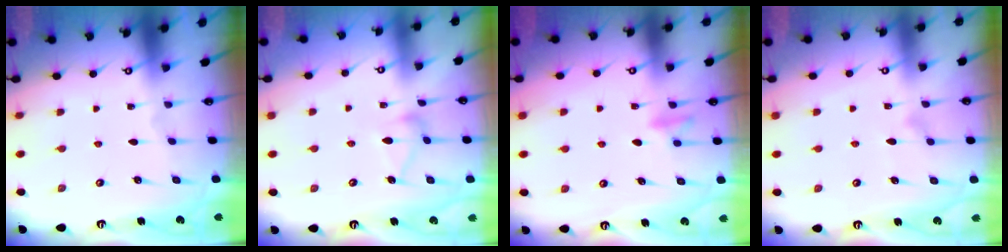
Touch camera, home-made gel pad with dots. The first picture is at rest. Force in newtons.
{"total": 8.6, "press": 8.5, "slide": 0.3}
{"total": 9.2, "press": 9.2, "slide": 0.8}
{"total": 8.0, "press": 7.9, "slide": 0.5}